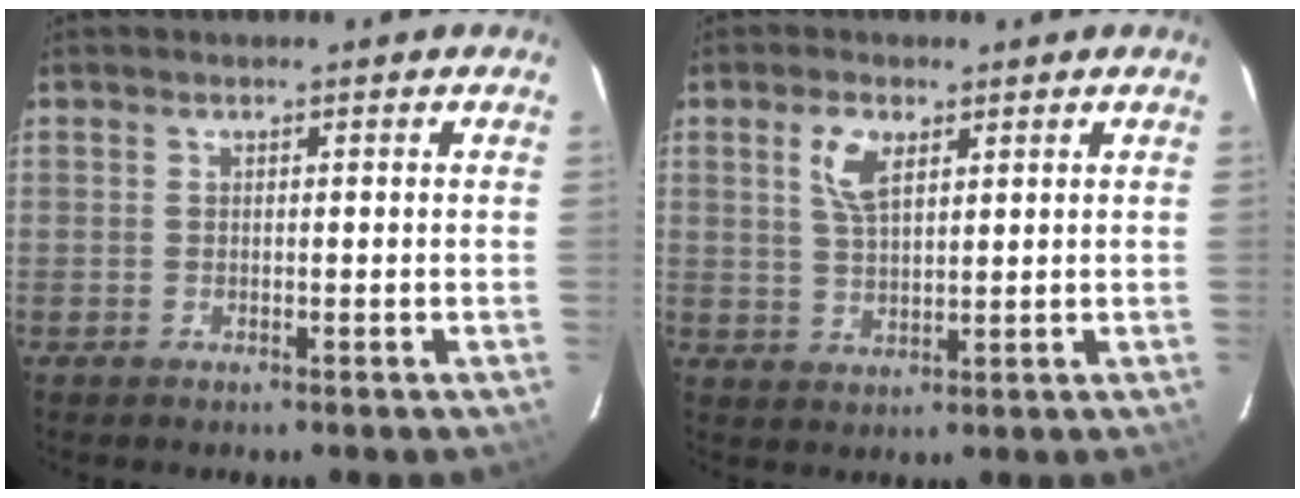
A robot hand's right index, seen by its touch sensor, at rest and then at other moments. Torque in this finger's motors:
{"motor_torque": [0.12, 0.01, 0.23, 0.08]}